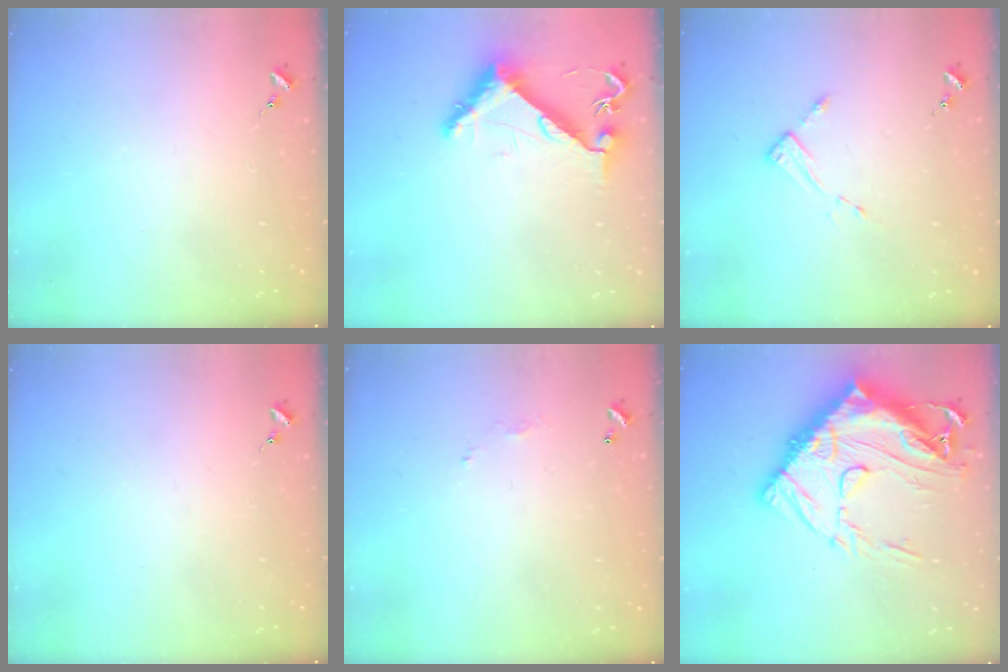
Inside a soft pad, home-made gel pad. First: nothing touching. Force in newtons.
{"total": 7.9, "press": 7.9, "slide": 0.4}
{"total": 2.6, "press": 2.6, "slide": 0.4}
{"total": 0.0}
{"total": 3.6, "press": 3.6, "slide": 0.1}
{"total": 27.3, "press": 27.2, "slide": 2.8}